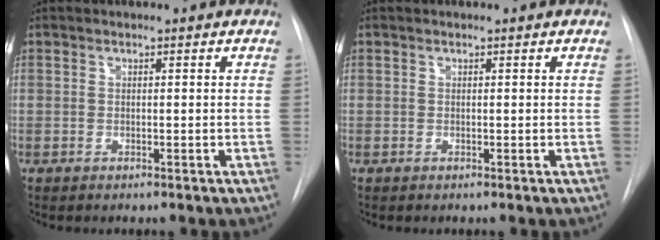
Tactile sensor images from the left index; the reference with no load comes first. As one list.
[{"total": 0.0}]